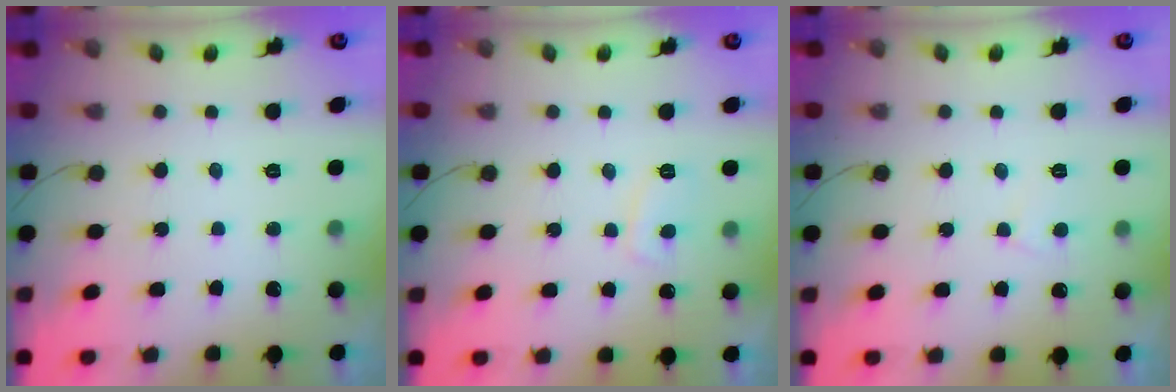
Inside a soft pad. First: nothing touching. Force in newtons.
{"total": 3.6, "press": 3.6, "slide": 0.6}
{"total": 3.7, "press": 3.7, "slide": 0.4}